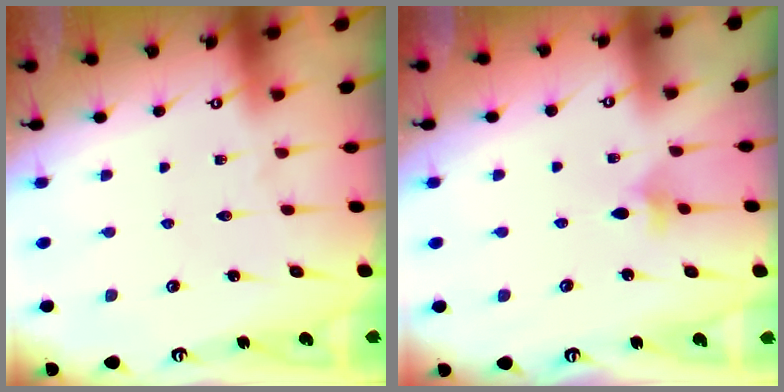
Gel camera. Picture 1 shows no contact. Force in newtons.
{"total": 3.8, "press": 3.7, "slide": 0.9}